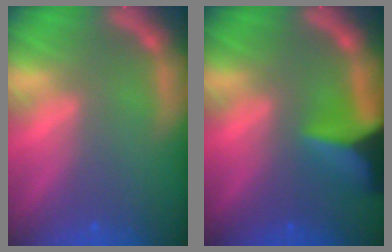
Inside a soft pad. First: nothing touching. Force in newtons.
{"total": 7.5}